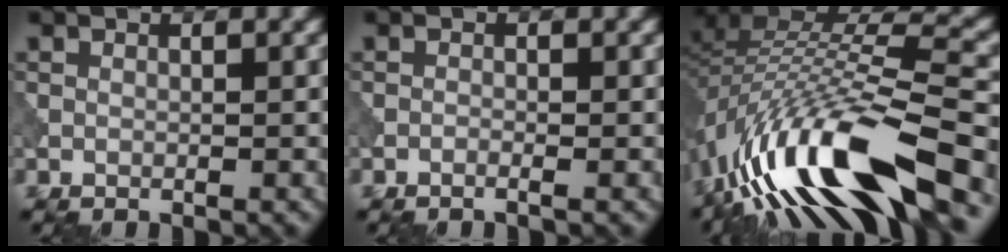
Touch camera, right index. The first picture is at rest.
{"total": 0.5, "force": [-0.4, 0.0, 0.4], "torque": [-0.007, 0.001, -0.009]}
{"total": 15.0, "force": [-8.6, 5.0, 11.3], "torque": [-0.219, 0.023, -0.152]}